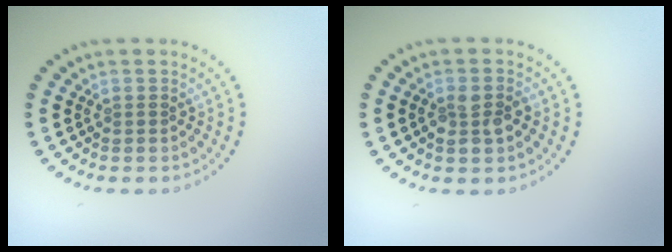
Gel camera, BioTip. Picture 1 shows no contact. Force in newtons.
{"total": 2.5, "press": 2.4, "slide": 0.4}